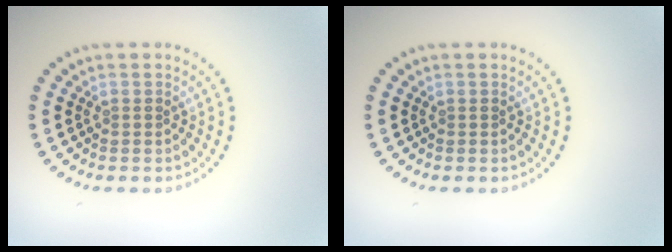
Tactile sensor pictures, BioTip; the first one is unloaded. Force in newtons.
{"total": 0.0}